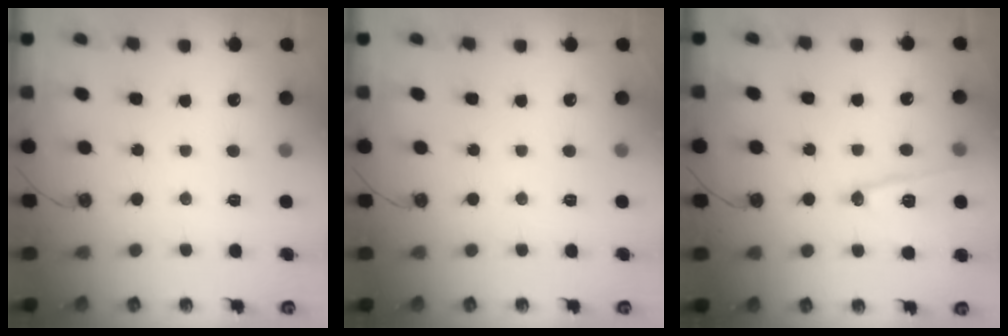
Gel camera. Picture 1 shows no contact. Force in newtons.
{"total": 0.0}
{"total": 12.6, "press": 12.6, "slide": 0.7}